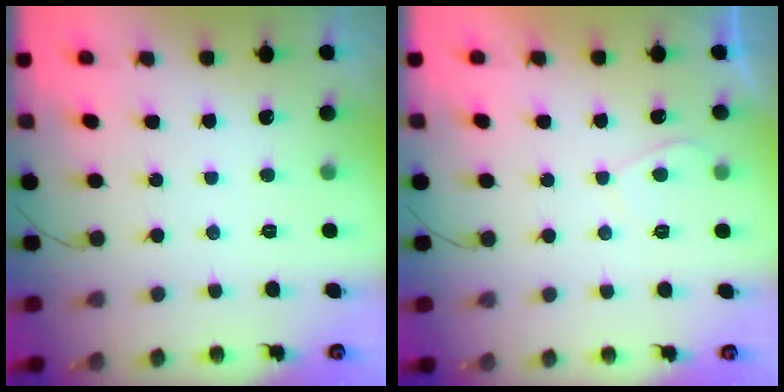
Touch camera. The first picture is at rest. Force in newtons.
{"total": 1.1, "press": 1.0, "slide": 0.5}